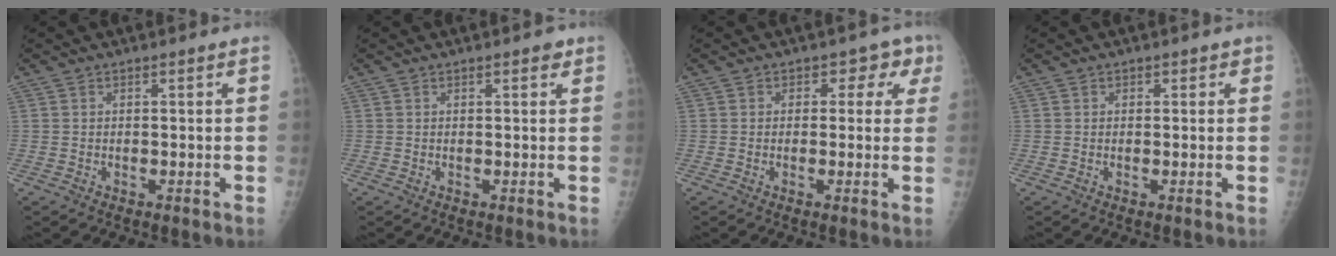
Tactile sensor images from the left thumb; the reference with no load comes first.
{"total": 1.4, "force": [0.9, 0.6, 1.0], "torque": [-0.006, -0.001, 0.008]}
{"total": 4.2, "force": [1.5, 3.5, 1.9], "torque": [0.021, 0.004, 0.004]}
{"total": 1.0, "force": [0.5, 0.9, 0.2], "torque": [0.015, 0.001, 0.000]}